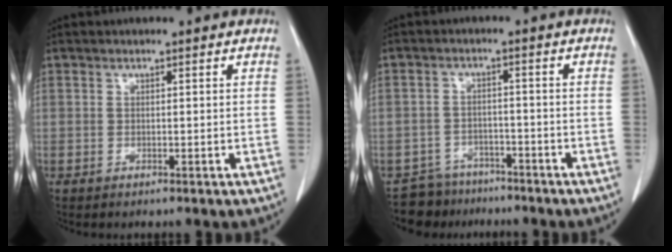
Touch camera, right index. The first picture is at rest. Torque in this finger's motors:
{"motor_torque": [-0.88, -0.55, -0.87, -0.16]}